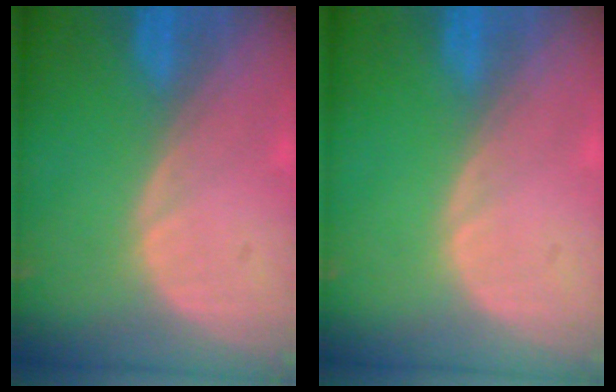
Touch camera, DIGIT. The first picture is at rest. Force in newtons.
{"total": 0.0}